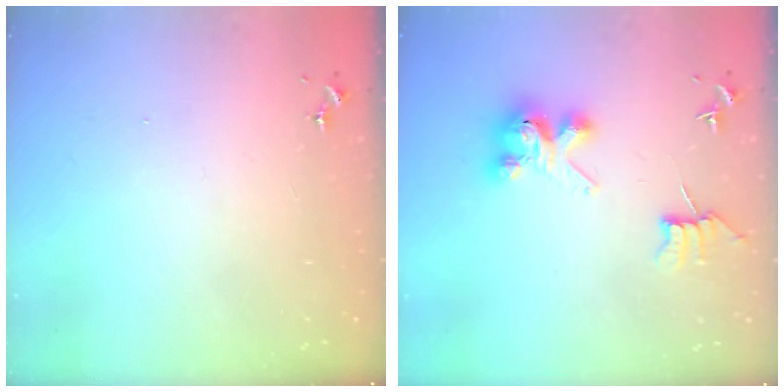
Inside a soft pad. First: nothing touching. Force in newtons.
{"total": 8.0, "press": 8.0, "slide": 0.4}